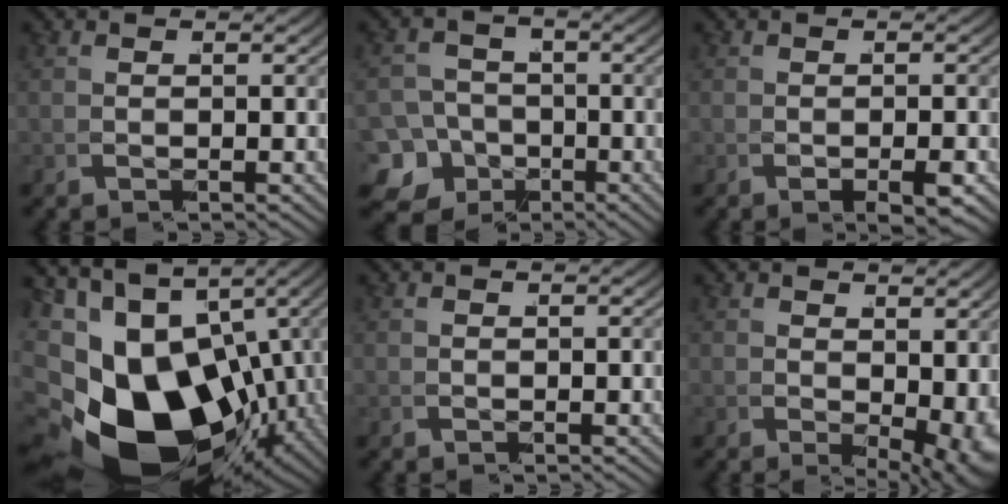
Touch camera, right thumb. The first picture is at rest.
{"total": 7.7, "force": [-3.2, 6.6, 2.4], "torque": [-0.037, -0.051, -0.042]}
{"total": 1.5, "force": [-0.8, -0.4, 1.2], "torque": [-0.021, -0.001, -0.011]}
{"total": 21.8, "force": [-5.3, 14.6, 15.3], "torque": [-0.262, -0.038, -0.068]}
{"total": 0.0}
{"total": 3.1, "force": [0.2, 1.1, 2.9], "torque": [-0.049, -0.014, 0.016]}